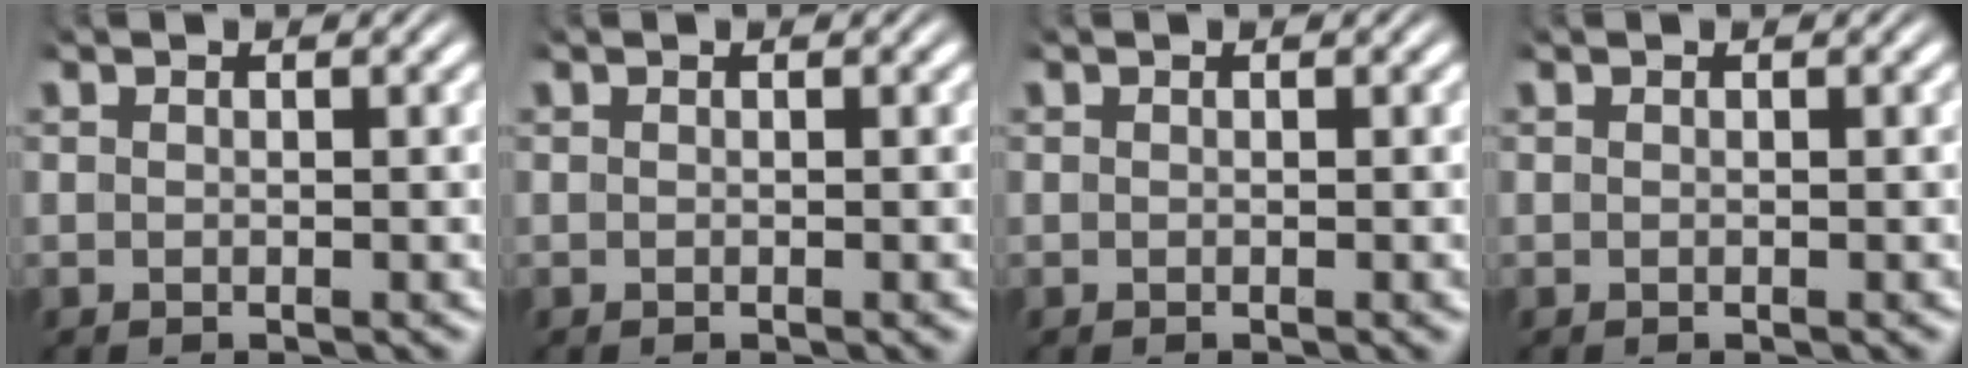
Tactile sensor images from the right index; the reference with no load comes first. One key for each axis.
{"total": 0.0}
{"total": 0.0}
{"total": 0.0}